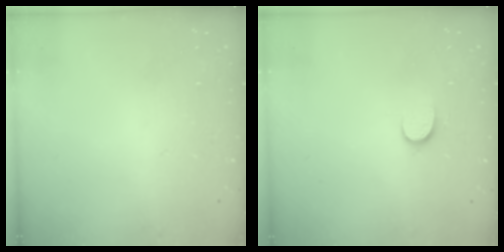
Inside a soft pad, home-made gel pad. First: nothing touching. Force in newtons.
{"total": 6.5, "press": 6.5, "slide": 0.7}